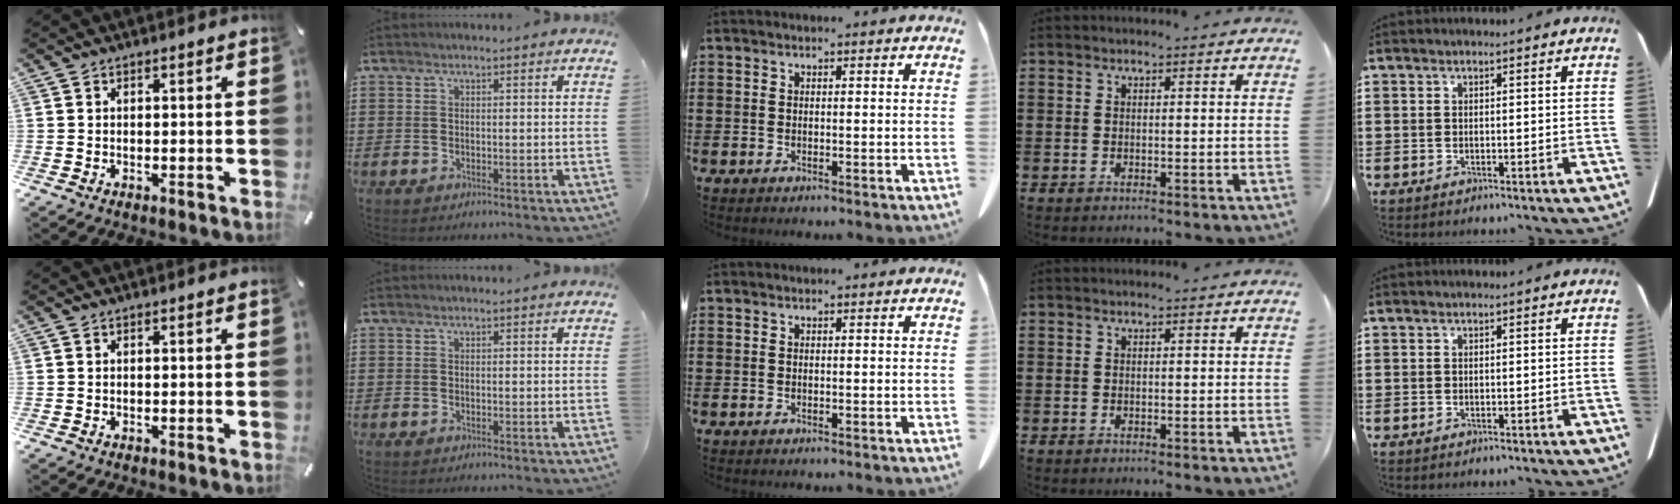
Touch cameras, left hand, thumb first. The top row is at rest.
{}